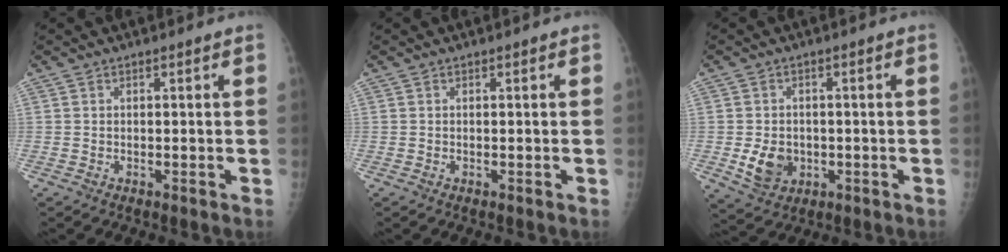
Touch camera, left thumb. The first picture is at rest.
{"total": 0.0}
{"total": 6.4, "force": [-1.2, 5.1, 3.6], "torque": [-0.045, 0.000, -0.009]}